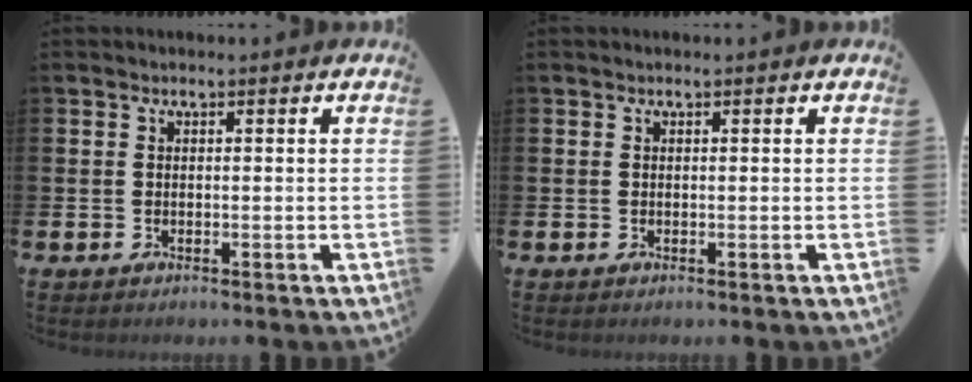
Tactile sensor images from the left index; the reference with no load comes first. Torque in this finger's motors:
{"motor_torque": [-0.54, 0.55, -0.33, -0.01]}